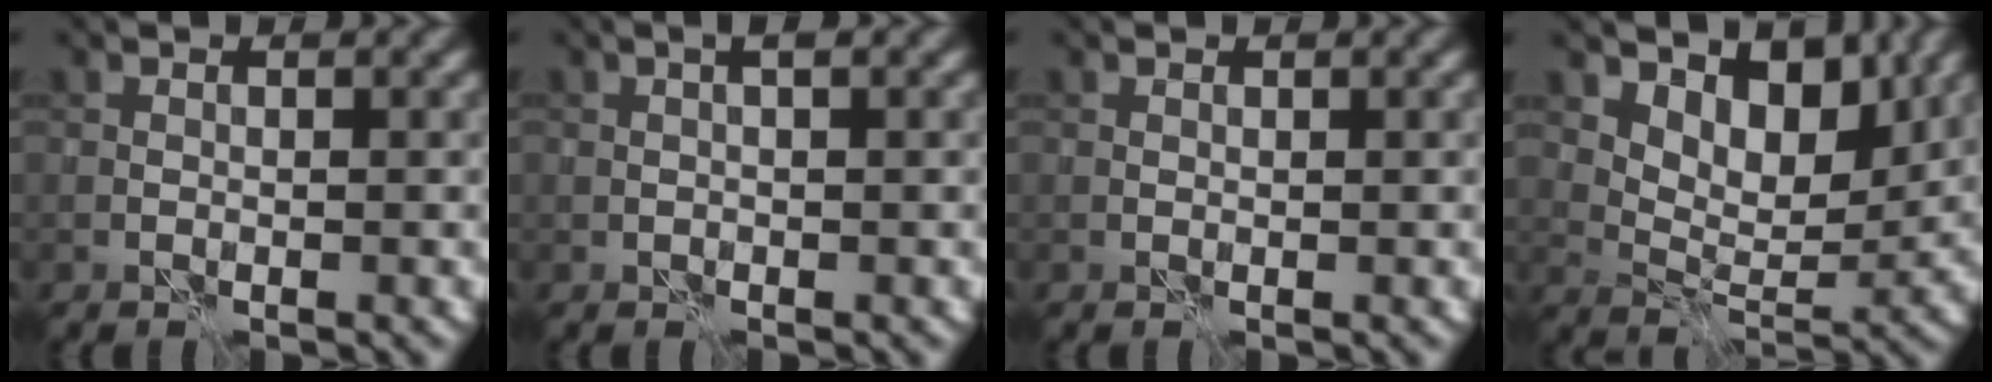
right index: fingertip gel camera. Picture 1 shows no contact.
{"total": 0.9, "force": [0.3, 0.1, 0.9], "torque": [-0.017, 0.002, 0.005]}
{"total": 0.0}
{"total": 6.2, "force": [4.0, 3.2, 3.5], "torque": [-0.053, -0.013, 0.060]}